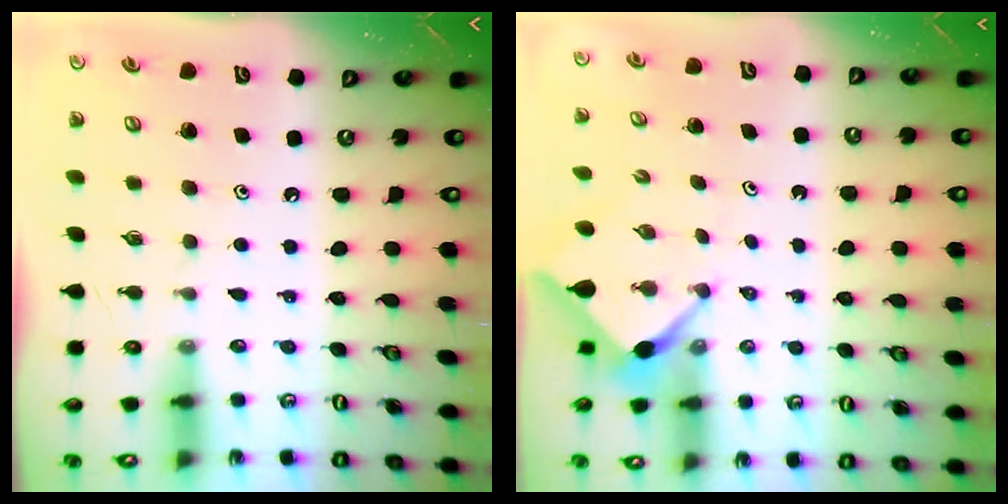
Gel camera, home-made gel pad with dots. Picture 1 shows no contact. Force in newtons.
{"total": 2.6, "press": 2.6, "slide": 0.3}